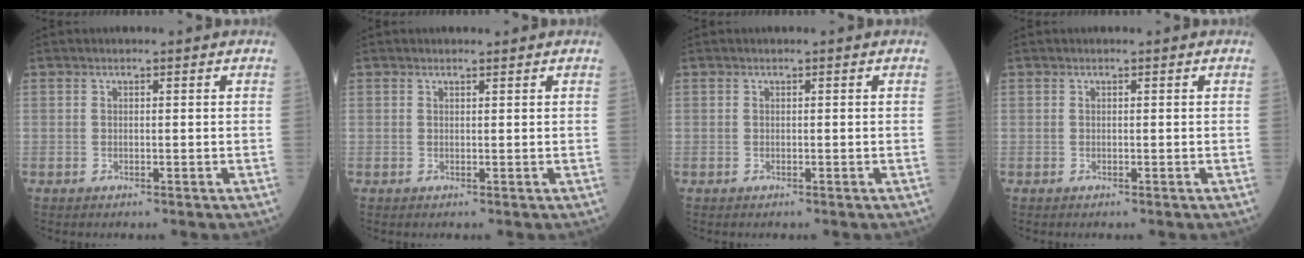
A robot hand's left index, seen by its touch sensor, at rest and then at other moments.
{"total": 0.5, "force": [0.5, 0.1, 0.0], "torque": [-0.009, -0.004, 0.007]}
{"total": 0.0}
{"total": 0.0}